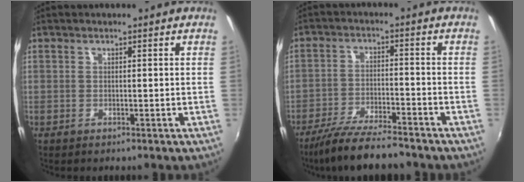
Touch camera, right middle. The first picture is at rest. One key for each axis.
{"total": 11.9, "fx": -10.3, "fy": 1.7, "fz": 5.7, "tx": -0.130, "ty": -0.024, "tz": -0.178}